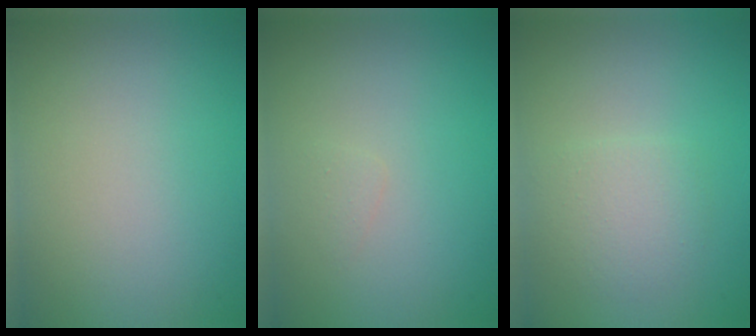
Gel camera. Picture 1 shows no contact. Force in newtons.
{"total": 0.7, "press": 0.7, "slide": 0.0}
{"total": 3.3, "press": 3.3, "slide": 0.2}